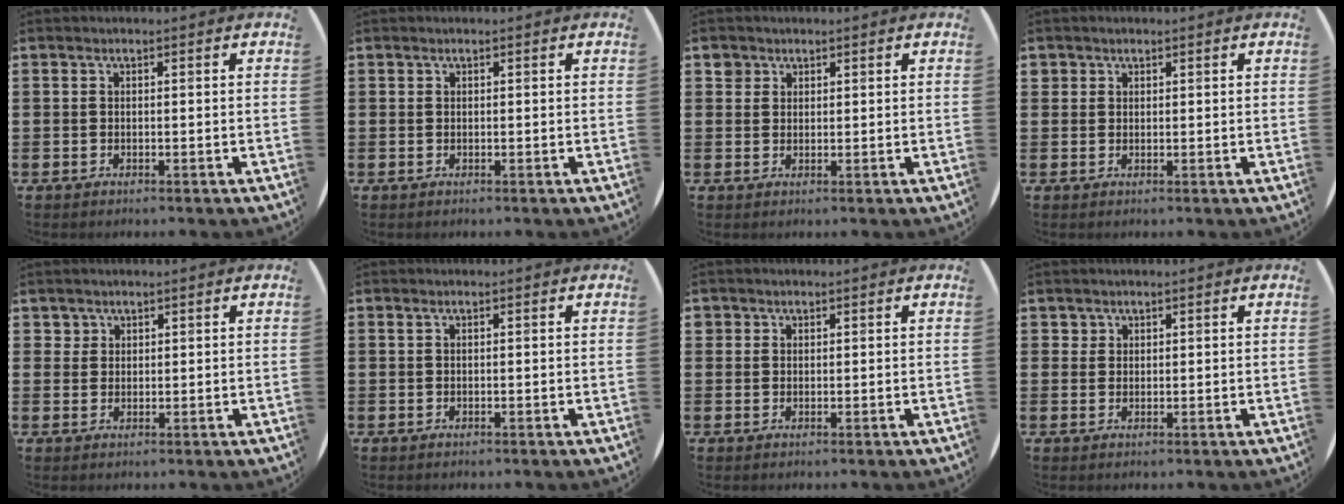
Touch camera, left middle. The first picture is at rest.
{"total": 0.0}
{"total": 1.7, "force": [1.4, 1.1, 0.0], "torque": [0.014, -0.004, 0.024]}
{"total": 1.1, "force": [0.9, 0.7, -0.1], "torque": [0.009, 0.000, 0.016]}
{"total": 1.5, "force": [1.2, 0.9, 0.0], "torque": [0.006, -0.002, 0.023]}
{"total": 0.0}
{"total": 1.0, "force": [0.8, 0.6, -0.1], "torque": [0.001, 0.004, 0.016]}
{"total": 1.1, "force": [0.9, 0.6, -0.1], "torque": [0.009, -0.001, 0.017]}